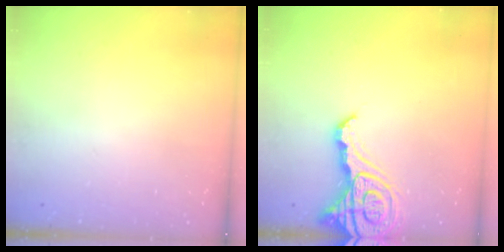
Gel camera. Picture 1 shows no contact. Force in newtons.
{"total": 12.8, "press": 12.7, "slide": 1.2}